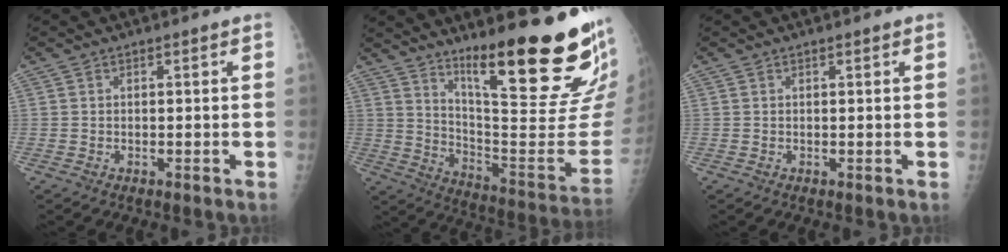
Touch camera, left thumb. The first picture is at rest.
{"total": 28.4, "force": [17.4, 4.7, 22.0], "torque": [-0.271, -0.101, 0.272]}
{"total": 0.8, "force": [0.5, 0.2, 0.6], "torque": [-0.007, 0.000, 0.007]}